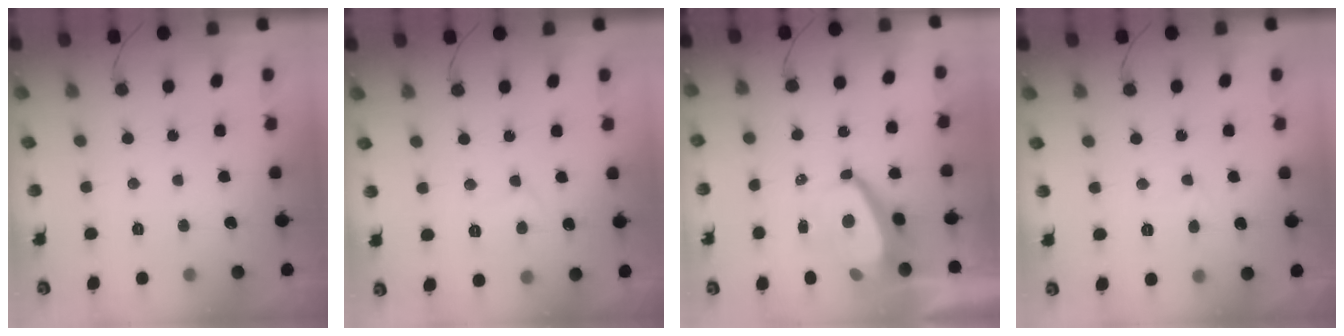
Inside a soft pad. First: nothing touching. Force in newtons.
{"total": 5.0, "press": 4.9, "slide": 0.5}
{"total": 6.0, "press": 5.9, "slide": 0.9}
{"total": 3.0, "press": 3.0, "slide": 0.3}